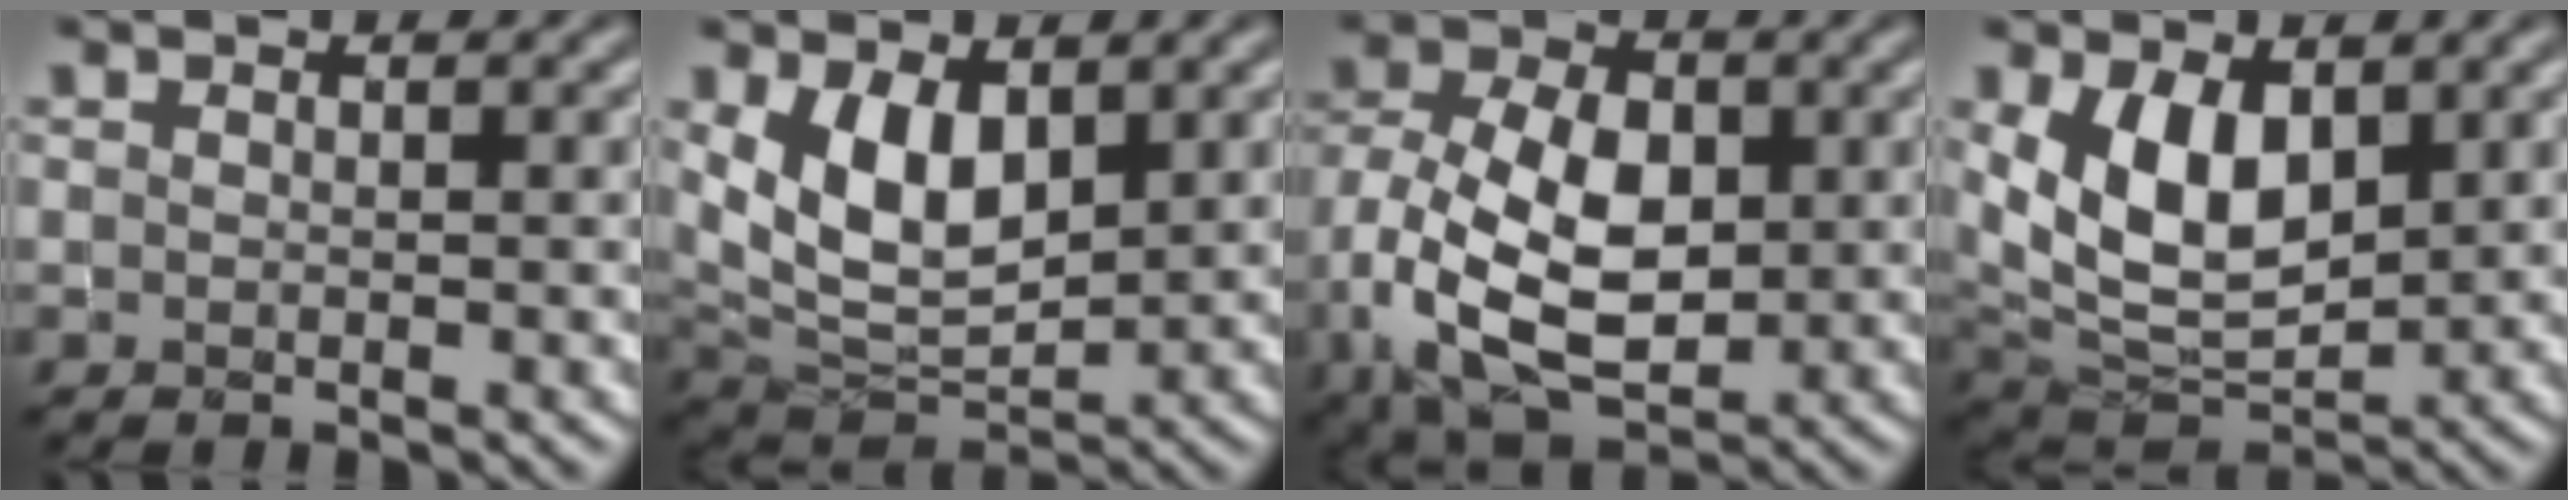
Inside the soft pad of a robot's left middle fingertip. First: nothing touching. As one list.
[{"total": 6.4, "force": [2.1, 3.6, 4.9], "torque": [-0.101, -0.011, 0.046]}, {"total": 9.9, "force": [-1.0, 6.3, 7.5], "torque": [-0.160, 0.000, -0.023]}, {"total": 7.6, "force": [2.1, 4.4, 5.8], "torque": [-0.120, -0.011, 0.041]}]